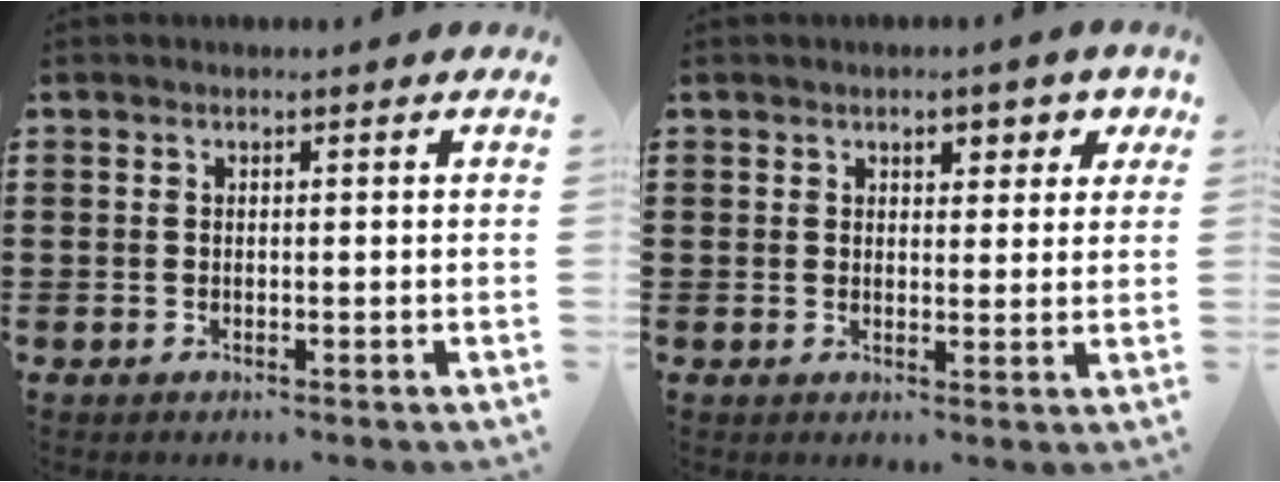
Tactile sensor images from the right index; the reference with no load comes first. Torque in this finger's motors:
{"motor_torque": [0.20, -0.13, 0.03, 0.04]}